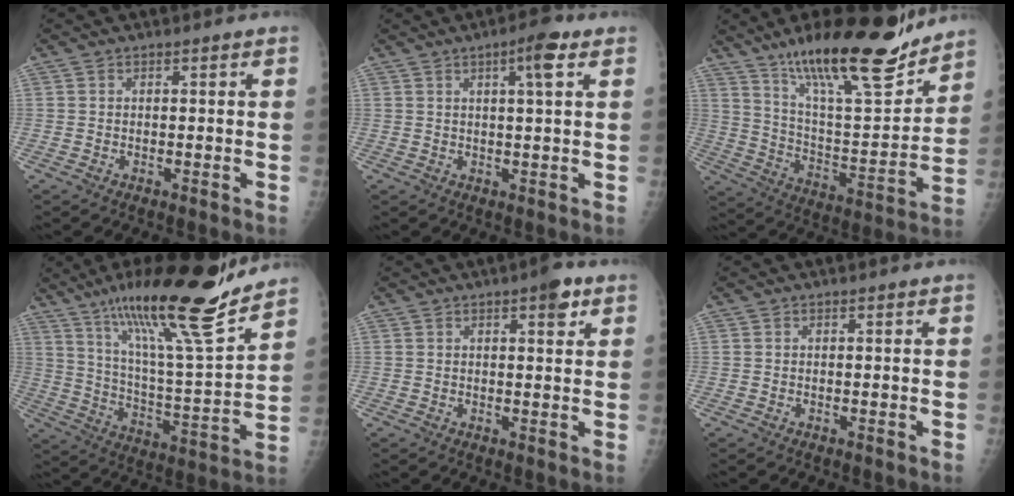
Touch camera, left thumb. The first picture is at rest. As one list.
[{"total": 5.0, "force": [2.3, 0.9, 4.4], "torque": [-0.065, -0.006, 0.031]}, {"total": 23.8, "force": [17.4, 5.9, 15.2], "torque": [-0.215, -0.085, 0.291]}, {"total": 23.4, "force": [17.2, 2.9, 15.7], "torque": [-0.237, -0.079, 0.292]}, {"total": 4.2, "force": [2.3, 1.4, 3.2], "torque": [-0.032, -0.007, 0.026]}, {"total": 0.0}]